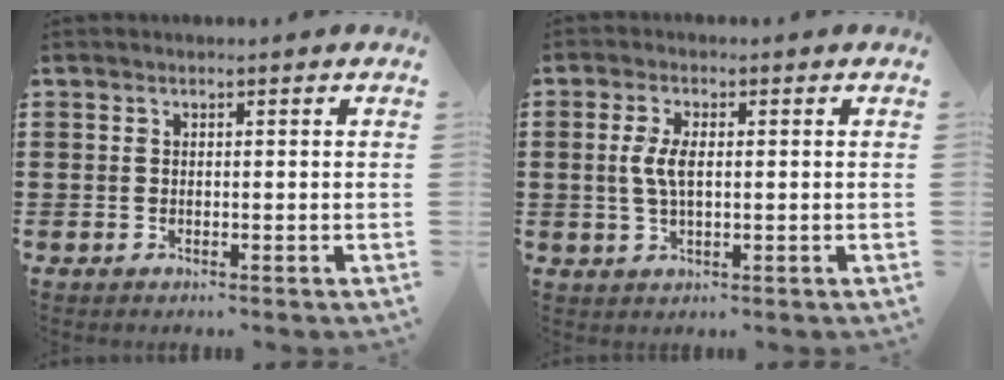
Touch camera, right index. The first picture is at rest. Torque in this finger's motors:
{"motor_torque": [0.71, 0.41, 0.41, 0.13]}